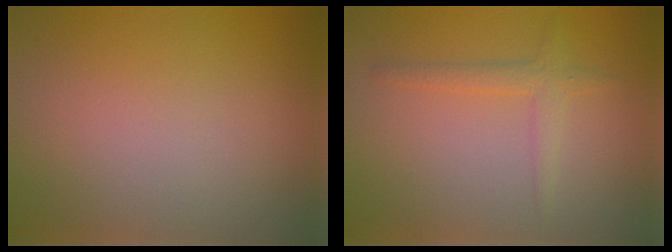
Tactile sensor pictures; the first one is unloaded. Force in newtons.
{"total": 1.7, "press": 1.7, "slide": 0.0}